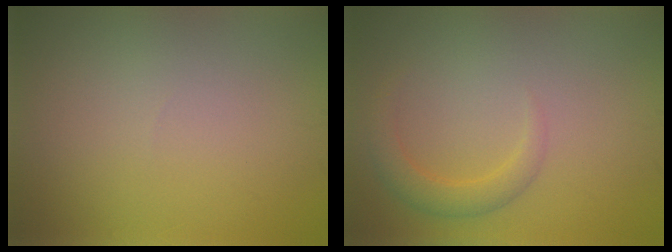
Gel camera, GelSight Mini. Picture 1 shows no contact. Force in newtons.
{"total": 2.4, "press": 2.4, "slide": 0.1}